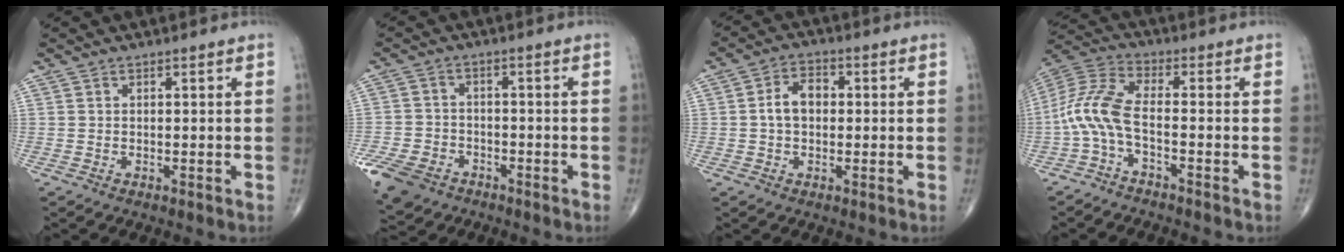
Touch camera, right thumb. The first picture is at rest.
{"total": 10.1, "force": [-5.9, 7.1, 4.2], "torque": [-0.094, 0.017, -0.102]}
{"total": 5.6, "force": [0.1, 3.9, 4.0], "torque": [-0.065, 0.019, -0.005]}
{"total": 9.0, "force": [-2.8, 2.9, 8.0], "torque": [-0.189, 0.037, -0.067]}